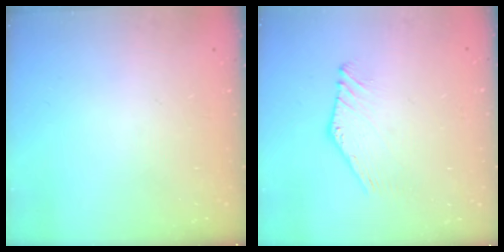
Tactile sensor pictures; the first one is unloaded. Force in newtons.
{"total": 2.2, "press": 2.2, "slide": 0.1}